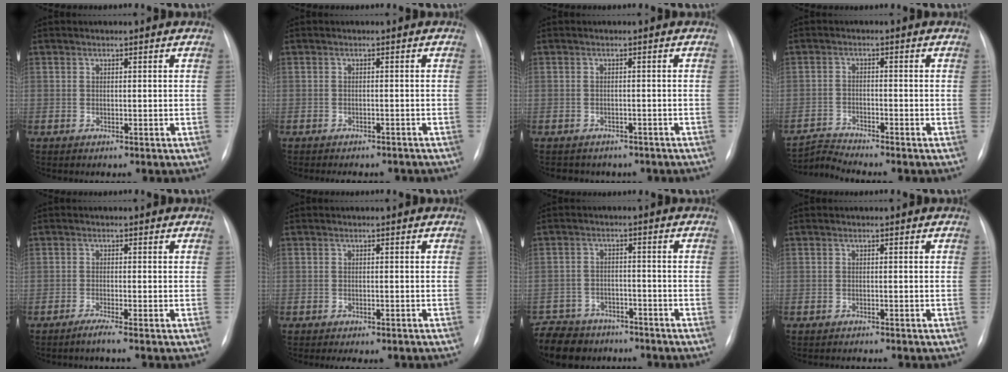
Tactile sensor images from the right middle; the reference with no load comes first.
{"total": 6.9, "force": [-6.1, 2.4, 2.2], "torque": [-0.021, 0.005, -0.067]}
{"total": 6.2, "force": [-5.2, 3.2, 1.2], "torque": [-0.017, 0.012, -0.051]}
{"total": 3.7, "force": [-3.2, -1.6, -1.0], "torque": [0.007, -0.017, -0.060]}
{"total": 1.4, "force": [-1.0, -0.6, 0.9], "torque": [-0.019, -0.001, -0.022]}
{"total": 3.4, "force": [-2.6, 1.4, 1.6], "torque": [-0.016, -0.003, -0.029]}
{"total": 11.5, "force": [-9.4, 6.0, 3.0], "torque": [-0.065, 0.003, -0.137]}
{"total": 1.3, "force": [-1.2, 0.1, 0.4], "torque": [-0.006, -0.004, -0.015]}